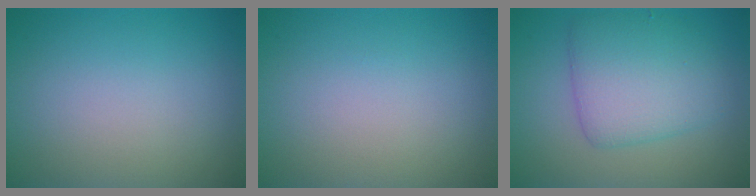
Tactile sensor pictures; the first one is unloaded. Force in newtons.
{"total": 0.0}
{"total": 5.3, "press": 5.3, "slide": 0.2}